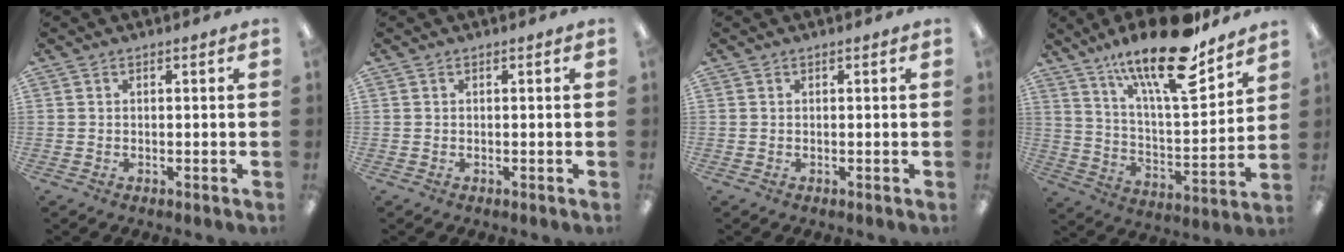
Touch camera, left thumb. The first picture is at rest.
{"total": 0.0}
{"total": 0.0}
{"total": 21.2, "force": [15.4, 6.0, 13.2], "torque": [-0.216, -0.104, 0.255]}